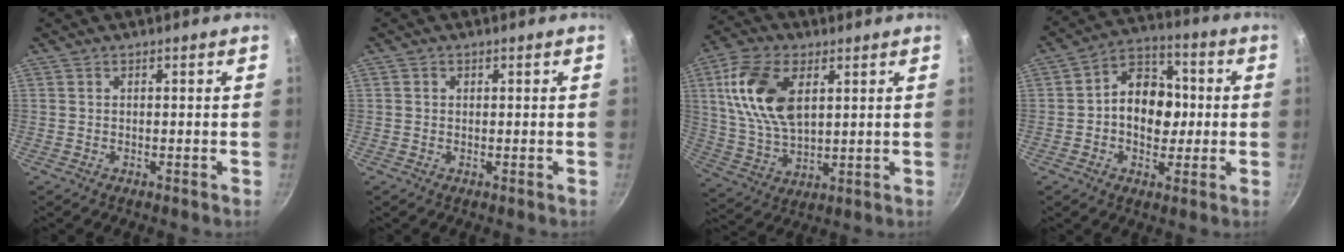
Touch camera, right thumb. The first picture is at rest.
{"total": 0.6, "force": [0.2, 0.6, 0.2], "torque": [0.001, 0.002, 0.001]}
{"total": 15.6, "force": [4.8, 8.8, 12.0], "torque": [-0.219, -0.009, 0.096]}
{"total": 12.3, "force": [-0.1, 9.2, 8.1], "torque": [-0.076, 0.026, -0.018]}